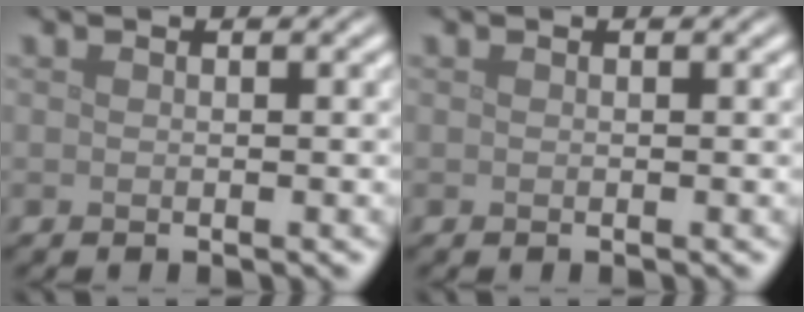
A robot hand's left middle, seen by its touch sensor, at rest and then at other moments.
{"total": 0.0}